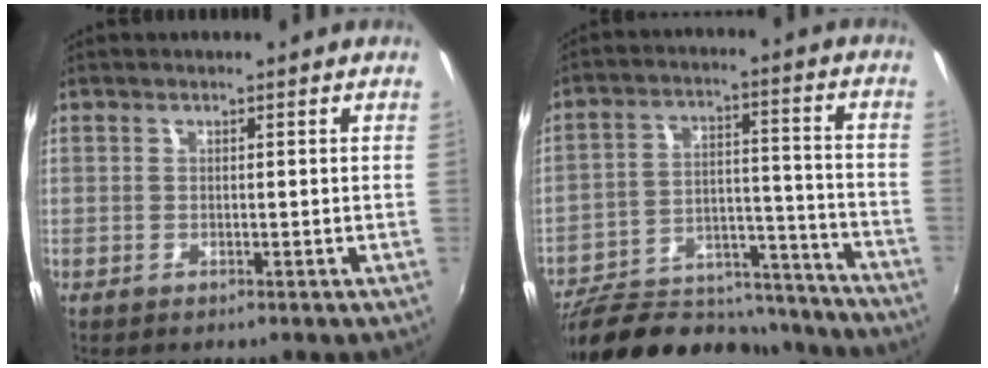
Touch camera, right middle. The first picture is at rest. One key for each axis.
{"total": 27.8, "fx": -23.2, "fy": 10.3, "fz": 11.3, "tx": -0.217, "ty": 0.017, "tz": -0.312}